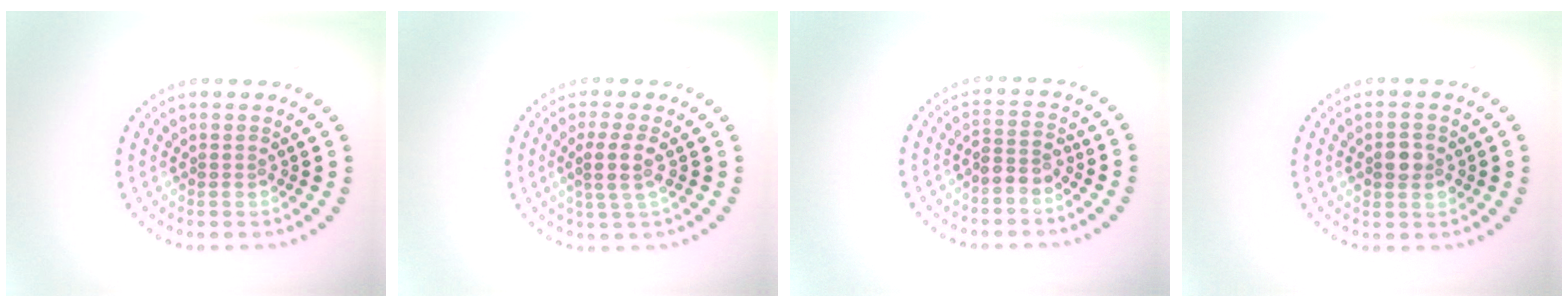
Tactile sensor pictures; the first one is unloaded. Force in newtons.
{"total": 2.6, "press": 2.1, "slide": 1.5}
{"total": 2.1, "press": 1.7, "slide": 1.2}
{"total": 2.3, "press": 2.3, "slide": 0.2}